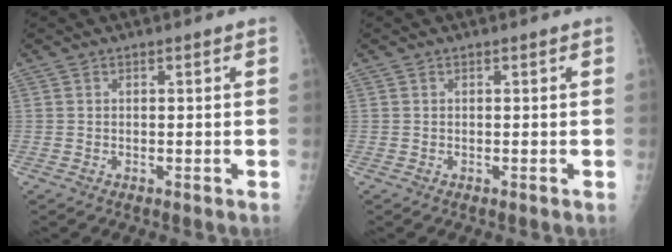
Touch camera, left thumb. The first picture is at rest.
{"total": 0.0}